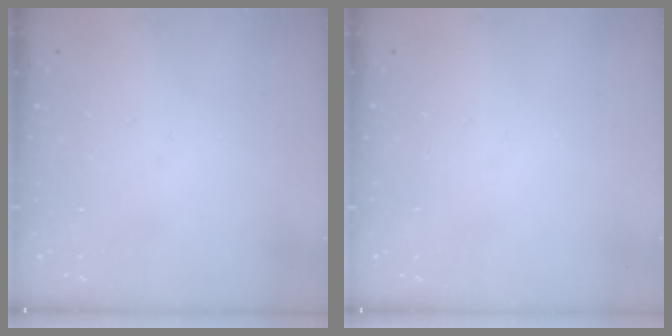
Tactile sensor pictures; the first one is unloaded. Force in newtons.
{"total": 0.0}